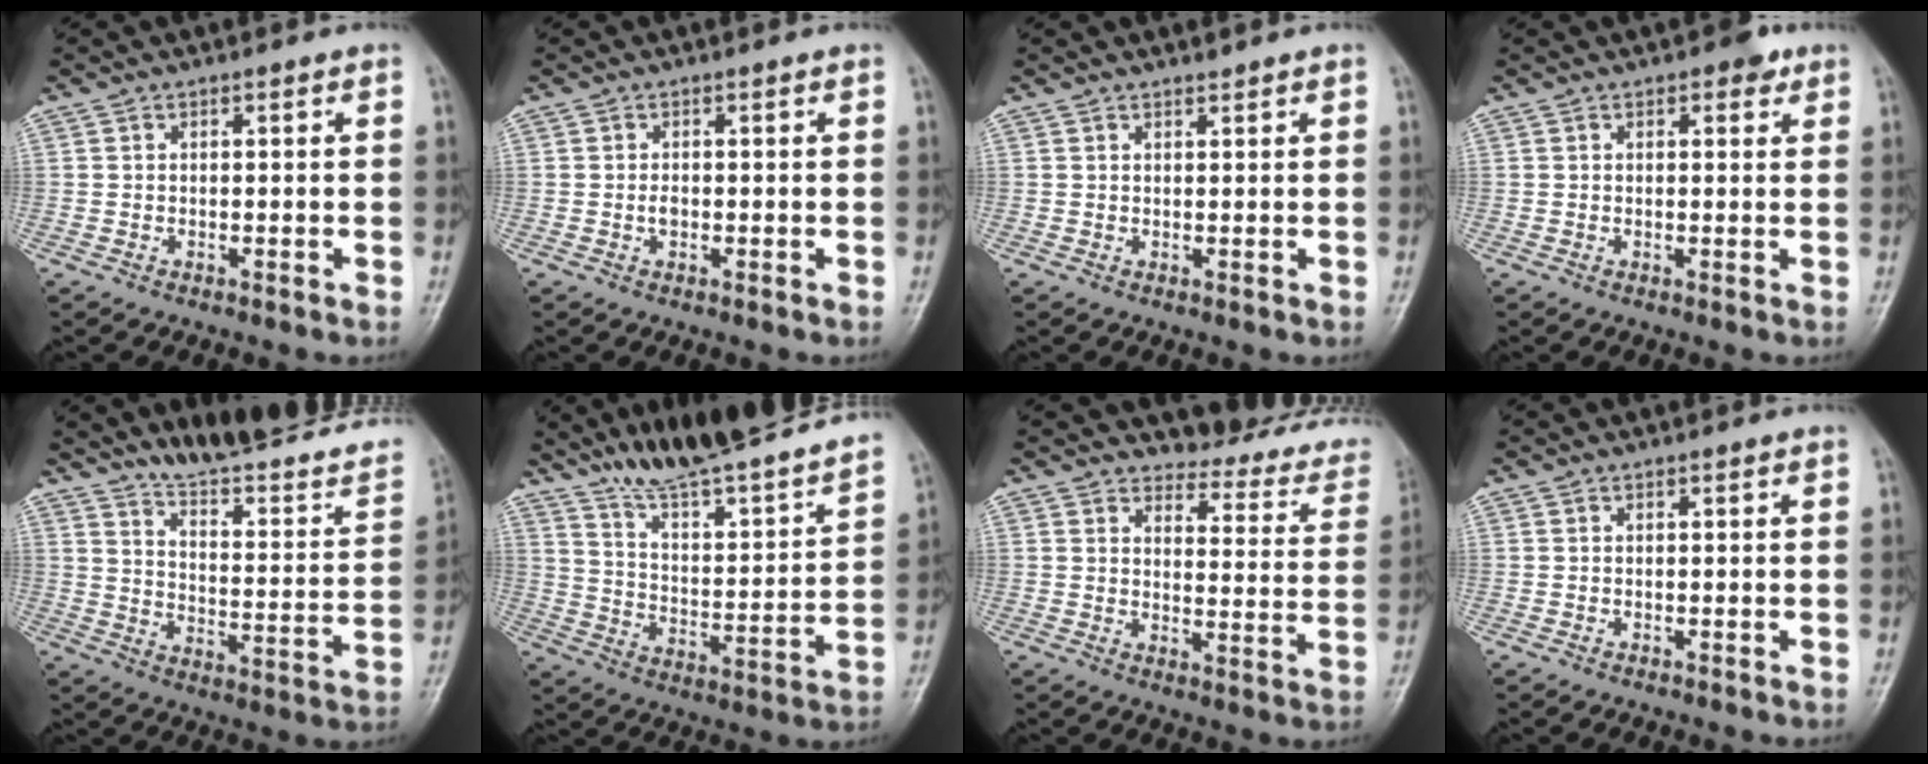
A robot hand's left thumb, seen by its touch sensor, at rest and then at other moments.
{"total": 1.1, "force": [-0.1, 0.7, 0.8], "torque": [-0.013, 0.000, -0.002]}
{"total": 0.9, "force": [0.8, 0.2, 0.2], "torque": [-0.002, -0.006, 0.014]}
{"total": 2.9, "force": [1.7, 1.6, 1.9], "torque": [-0.011, -0.003, 0.017]}
{"total": 22.4, "force": [20.2, 2.3, 9.4], "torque": [-0.106, -0.150, 0.278]}
{"total": 22.7, "force": [19.7, 2.0, 11.1], "torque": [-0.146, -0.105, 0.306]}
{"total": 16.4, "force": [15.8, 3.8, 1.9], "torque": [0.028, -0.154, 0.163]}
{"total": 0.0}